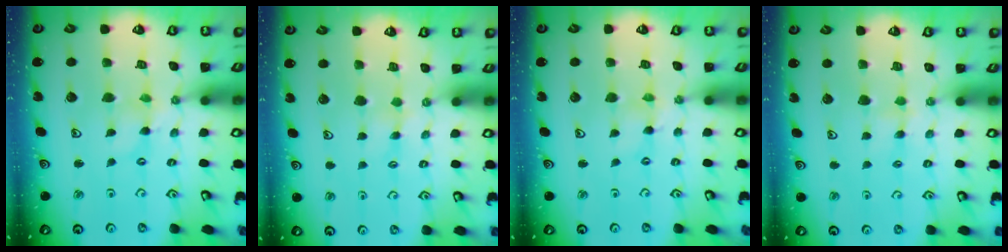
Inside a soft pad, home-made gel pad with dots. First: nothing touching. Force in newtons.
{"total": 1.9, "press": 1.8, "slide": 0.3}
{"total": 0.0}
{"total": 2.9, "press": 2.9, "slide": 0.5}